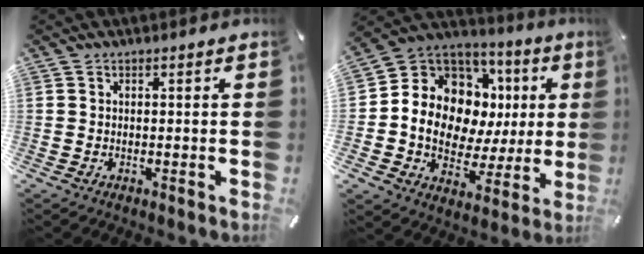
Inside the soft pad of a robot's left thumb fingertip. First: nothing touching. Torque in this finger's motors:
{"motor_torque": [2.09, 2.92, 1.86, -0.34, 0.24]}